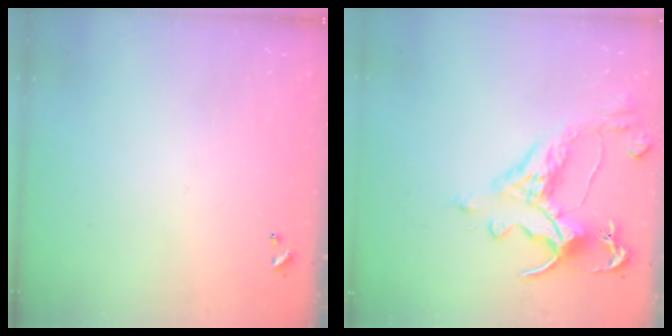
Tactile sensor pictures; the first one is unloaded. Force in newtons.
{"total": 5.5, "press": 5.3, "slide": 1.5}